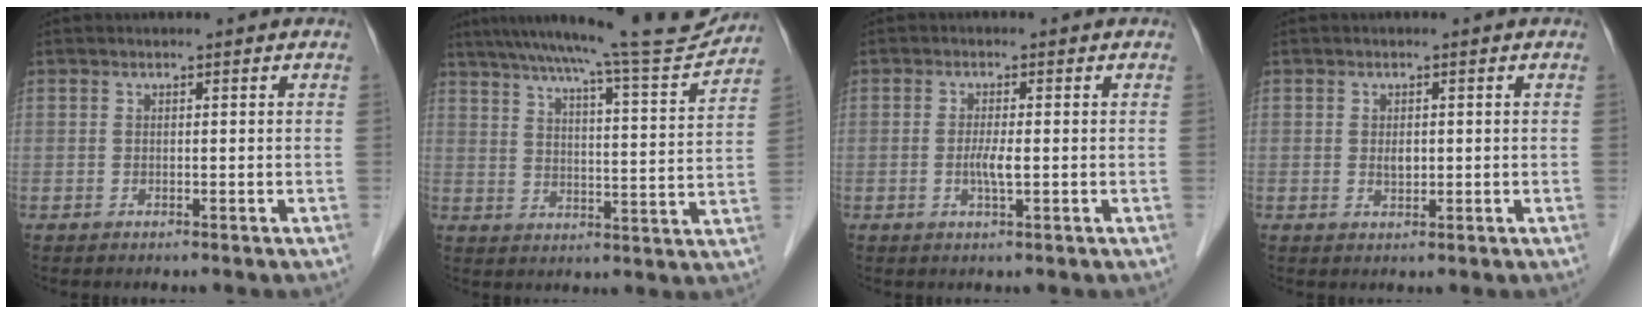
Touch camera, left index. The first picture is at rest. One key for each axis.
{"total": 17.4, "fx": 15.9, "fy": -0.3, "fz": 7.1, "tx": -0.112, "ty": -0.024, "tz": 0.218}
{"total": 2.4, "fx": -0.4, "fy": 0.2, "fz": 2.3, "tx": -0.050, "ty": -0.004, "tz": -0.006}
{"total": 1.4, "fx": 0.1, "fy": 0.8, "fz": 1.2, "tx": -0.021, "ty": -0.003, "tz": 0.003}